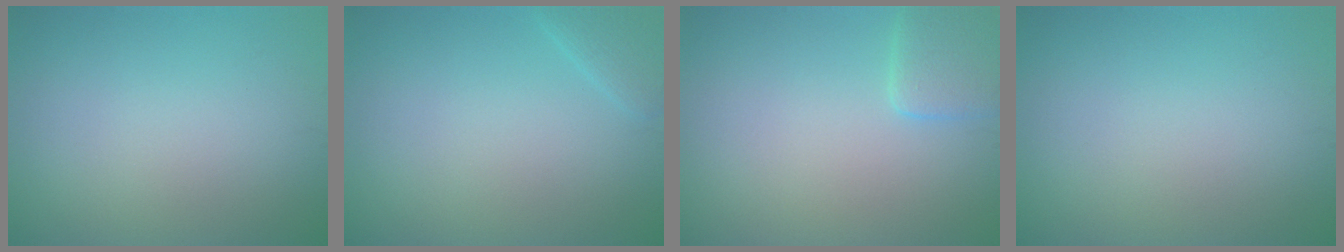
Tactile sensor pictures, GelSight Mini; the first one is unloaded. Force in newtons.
{"total": 1.3, "press": 1.3, "slide": 0.1}
{"total": 2.4, "press": 2.4, "slide": 0.3}
{"total": 0.0}